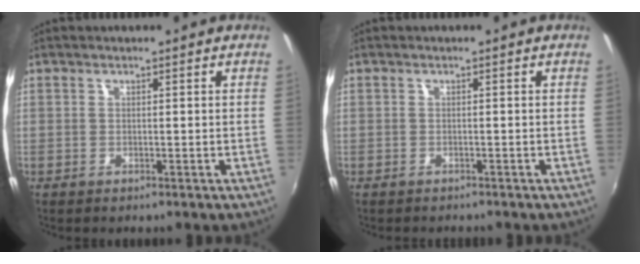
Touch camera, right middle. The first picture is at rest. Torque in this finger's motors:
{"motor_torque": [0.61, -0.63, -0.04, 0.01]}